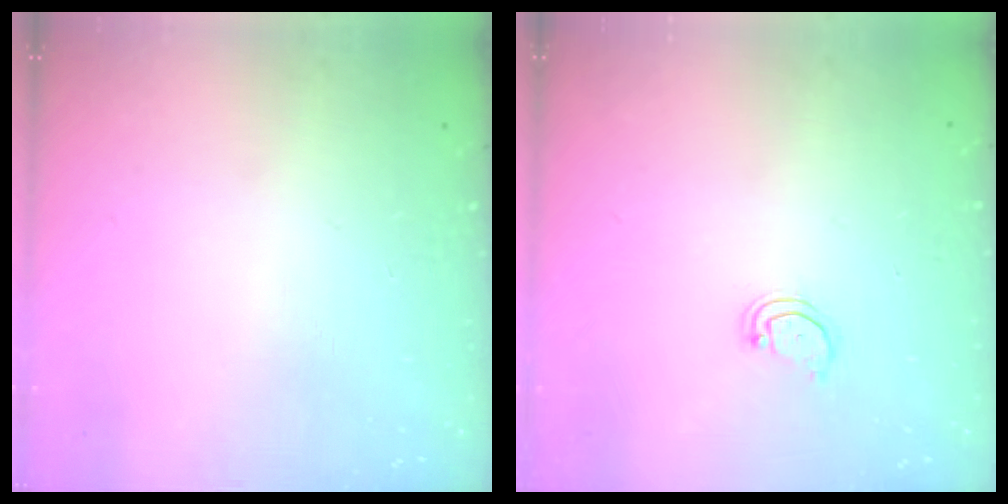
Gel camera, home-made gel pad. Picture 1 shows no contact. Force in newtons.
{"total": 2.5, "press": 2.5, "slide": 0.2}